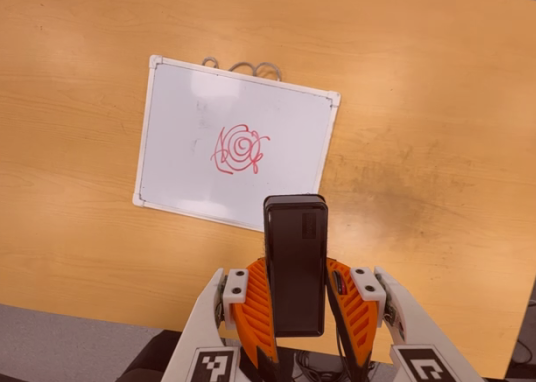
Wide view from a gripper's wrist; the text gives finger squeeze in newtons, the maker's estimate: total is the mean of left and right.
{"total": 4.3, "left": 3.3, "right": 5.3}